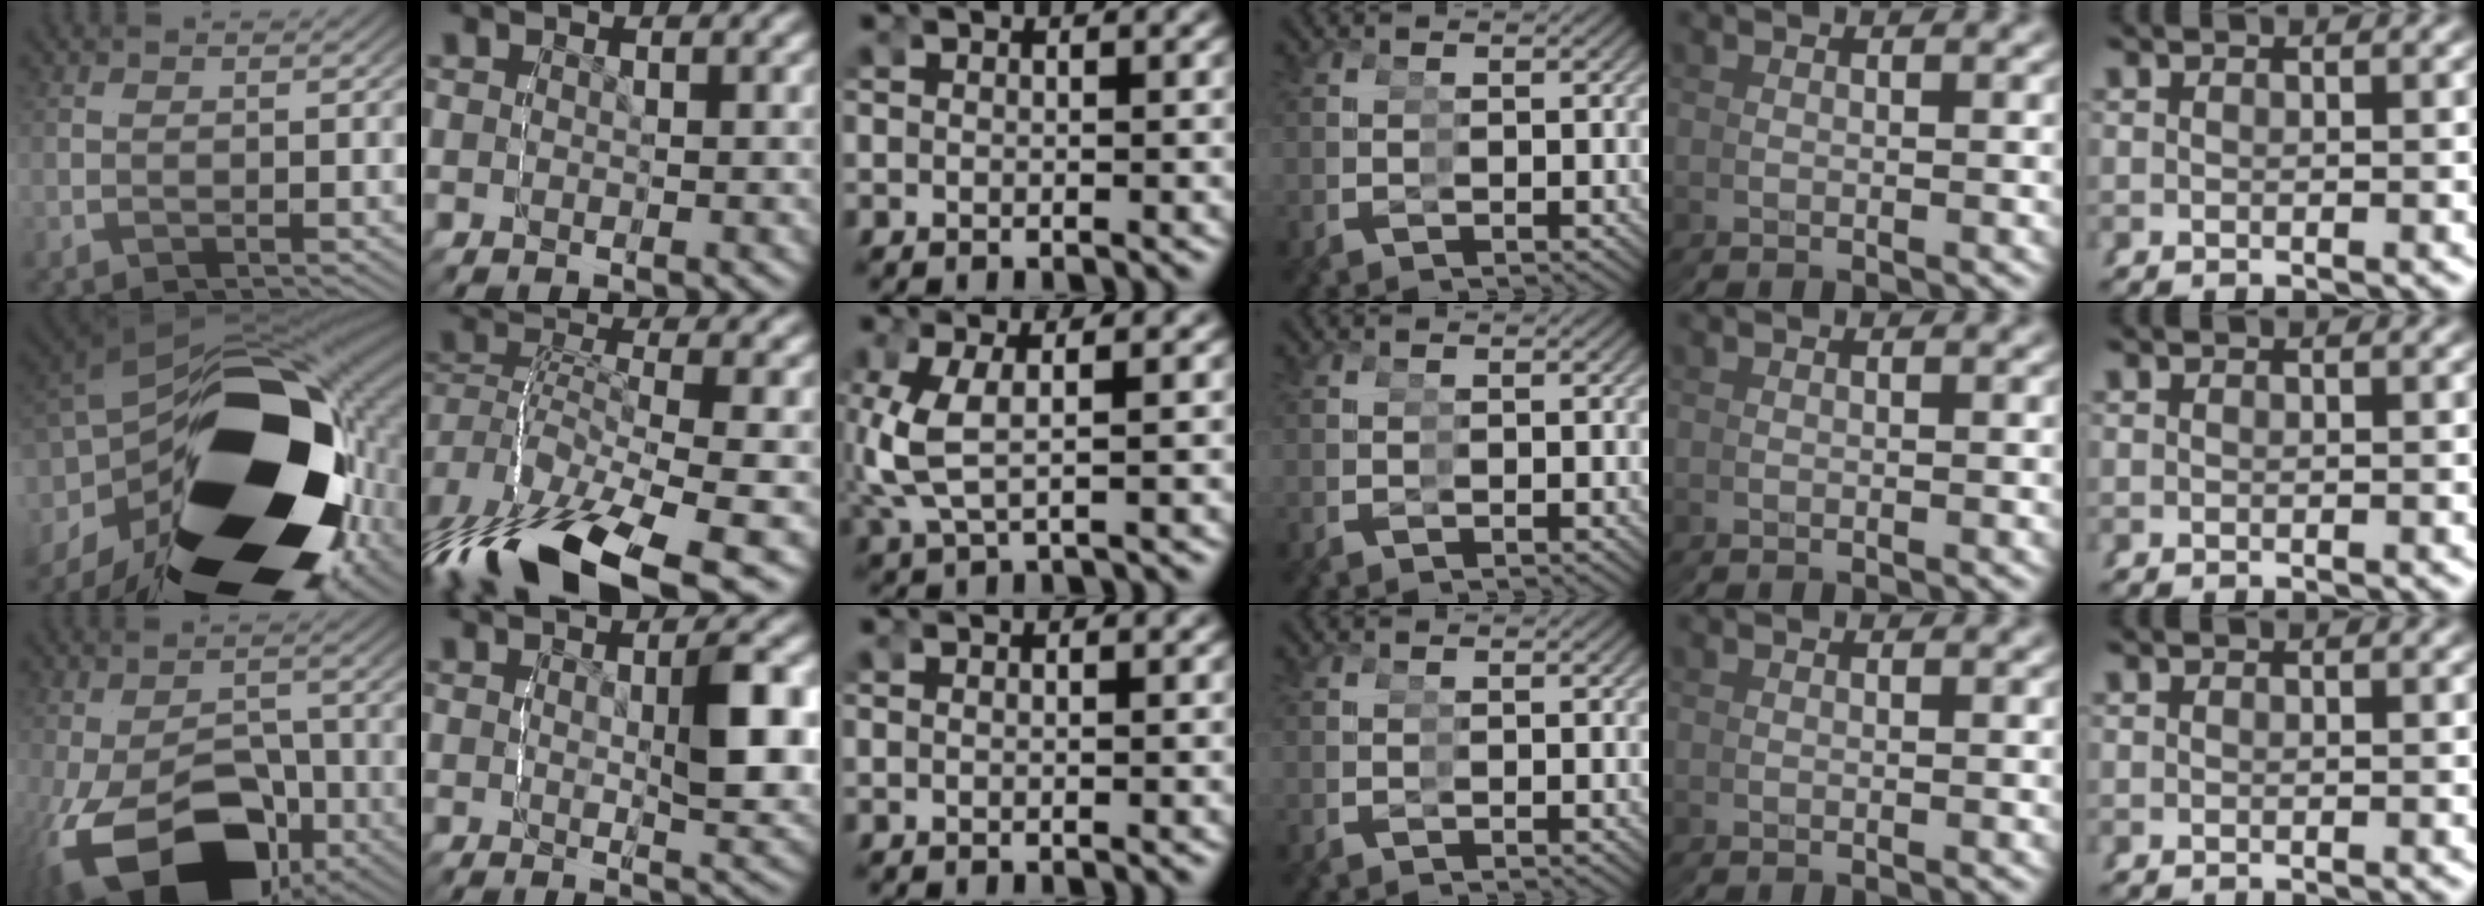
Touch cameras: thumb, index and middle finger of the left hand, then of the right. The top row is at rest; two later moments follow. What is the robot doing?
{"motion": "grasp_and_lifting", "object": "glasses"}